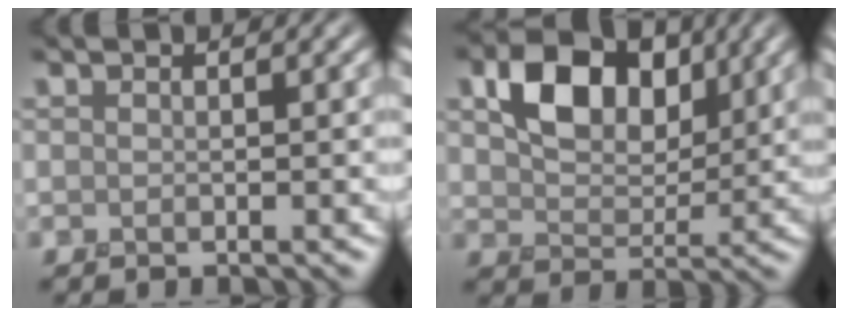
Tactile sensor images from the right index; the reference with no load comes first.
{"total": 6.4, "force": [2.4, 4.2, 4.2], "torque": [-0.081, -0.008, 0.037]}